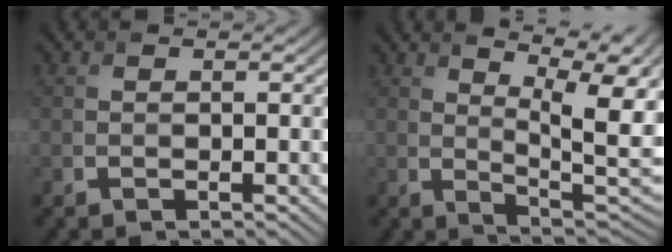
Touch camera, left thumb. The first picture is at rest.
{"total": 12.1, "force": [5.8, 3.6, 10.0], "torque": [-0.152, 0.021, 0.093]}